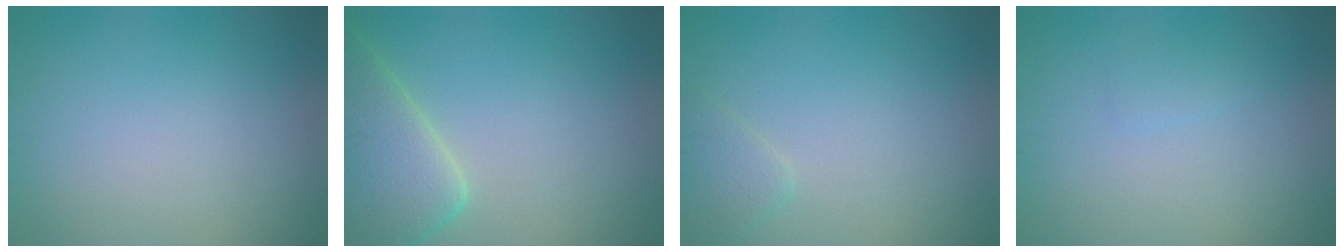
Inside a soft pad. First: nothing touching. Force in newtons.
{"total": 7.4, "press": 7.4, "slide": 0.6}
{"total": 1.6, "press": 1.6, "slide": 0.1}
{"total": 0.7, "press": 0.7, "slide": 0.1}